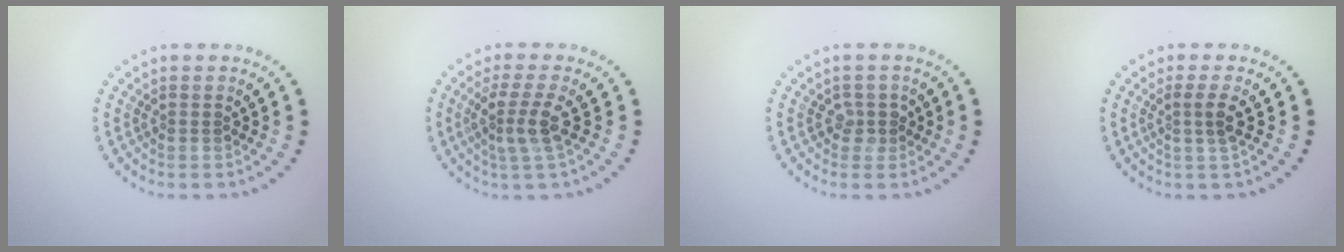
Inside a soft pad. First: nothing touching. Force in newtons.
{"total": 2.8, "press": 2.2, "slide": 1.7}
{"total": 1.3, "press": 1.0, "slide": 0.8}
{"total": 1.8, "press": 1.3, "slide": 1.2}